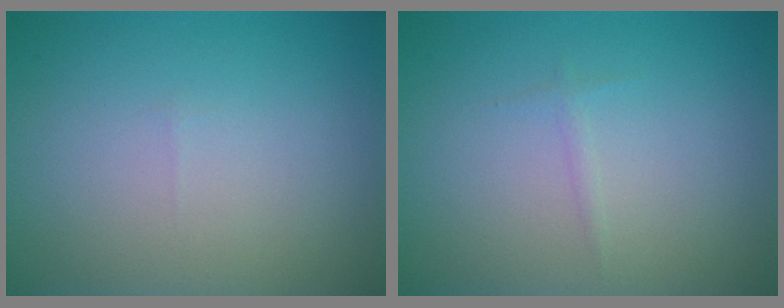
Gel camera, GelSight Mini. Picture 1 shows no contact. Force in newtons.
{"total": 0.5, "press": 0.5, "slide": 0.1}